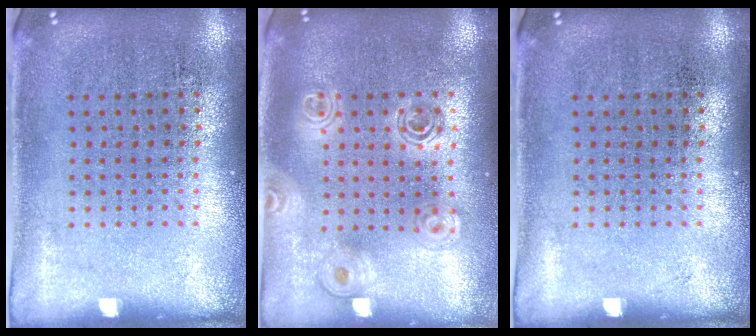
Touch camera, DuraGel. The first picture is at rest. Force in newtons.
{"total": 1.6, "press": 1.4, "slide": 0.7}
{"total": 0.0}